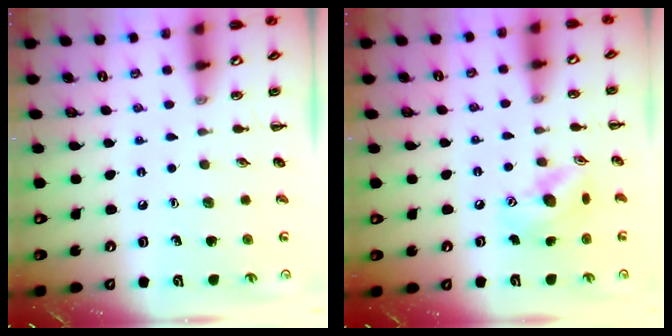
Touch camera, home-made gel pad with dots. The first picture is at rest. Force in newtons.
{"total": 12.0, "press": 11.9, "slide": 1.8}